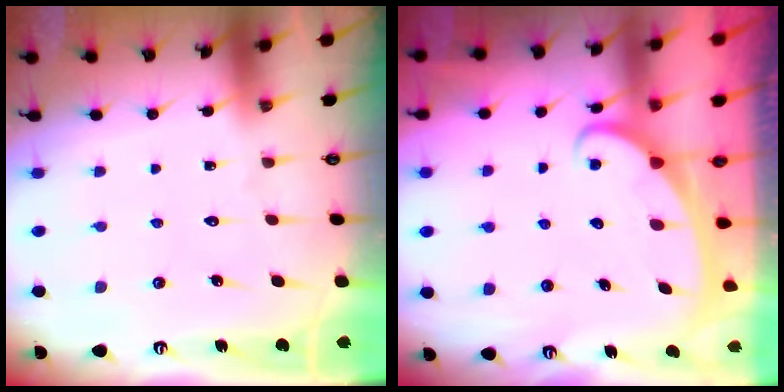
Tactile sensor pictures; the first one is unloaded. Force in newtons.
{"total": 2.5, "press": 2.5, "slide": 0.3}